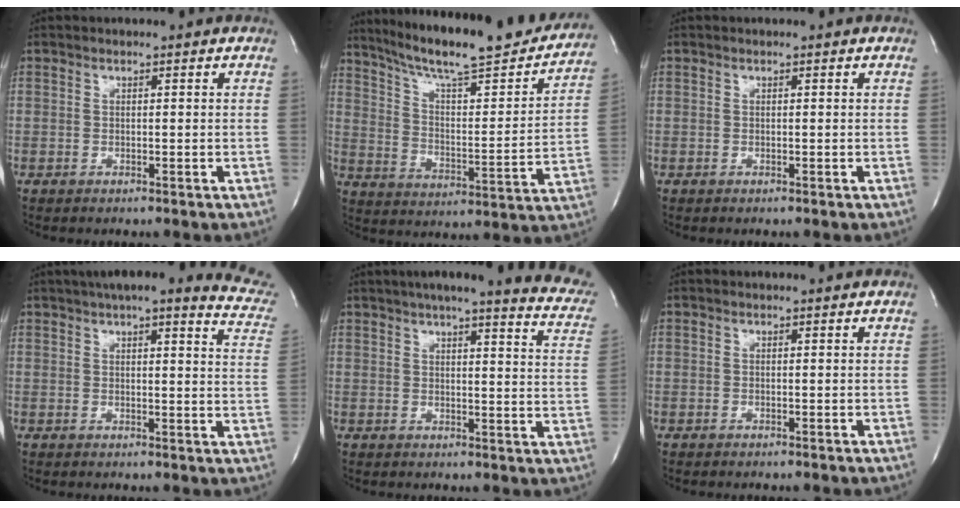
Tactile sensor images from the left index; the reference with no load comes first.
{"total": 25.7, "force": [22.4, 3.1, 12.2], "torque": [-0.193, -0.036, 0.310]}
{"total": 0.0}
{"total": 20.5, "force": [17.8, 3.4, 9.5], "torque": [-0.118, -0.027, 0.189]}
{"total": 19.6, "force": [16.4, 2.1, 10.6], "torque": [-0.132, -0.029, 0.178]}
{"total": 0.0}